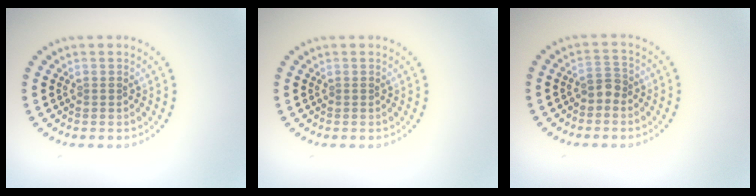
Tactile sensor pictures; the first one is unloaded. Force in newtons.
{"total": 0.0}
{"total": 1.5, "press": 1.3, "slide": 0.7}